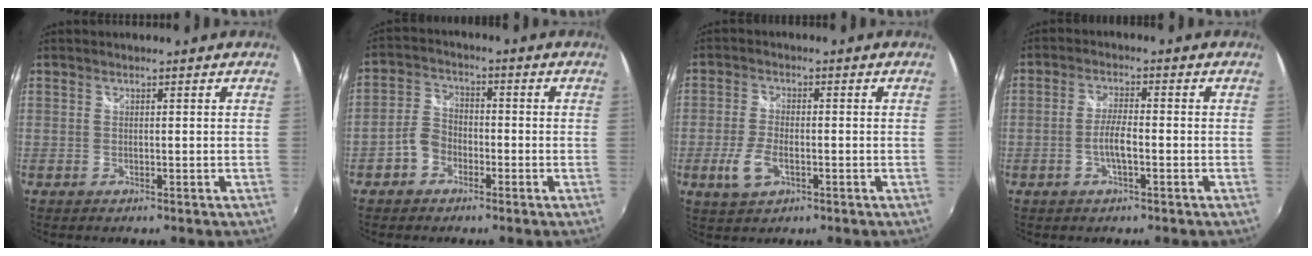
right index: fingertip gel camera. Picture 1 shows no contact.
{"total": 5.5, "force": [-3.6, 3.5, 2.2], "torque": [-0.047, 0.020, -0.075]}
{"total": 5.8, "force": [-2.2, 2.8, 4.6], "torque": [-0.107, -0.004, -0.040]}
{"total": 4.2, "force": [-1.5, 0.8, 3.8], "torque": [-0.079, 0.002, -0.027]}